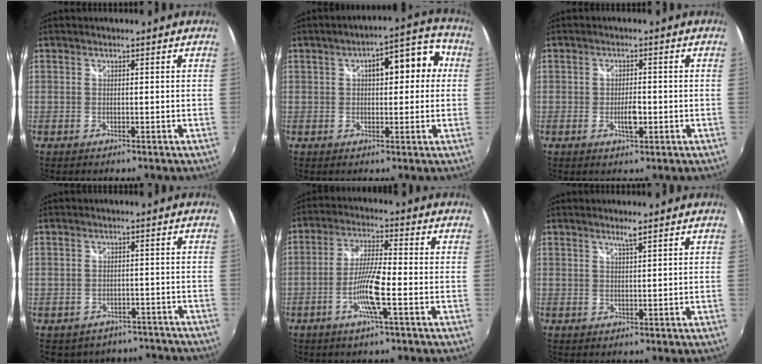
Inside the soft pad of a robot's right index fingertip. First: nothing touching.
{"total": 9.4, "force": [1.5, 4.3, 8.2], "torque": [-0.125, 0.028, 0.022]}
{"total": 3.5, "force": [-0.8, 1.5, 3.0], "torque": [-0.050, -0.005, -0.013]}
{"total": 10.3, "force": [-8.5, 5.6, 2.0], "torque": [-0.042, 0.025, -0.092]}
{"total": 8.1, "force": [-2.9, 0.4, 7.5], "torque": [-0.151, -0.002, -0.059]}
{"total": 1.5, "force": [1.1, -0.3, 1.0], "torque": [-0.016, -0.002, 0.018]}